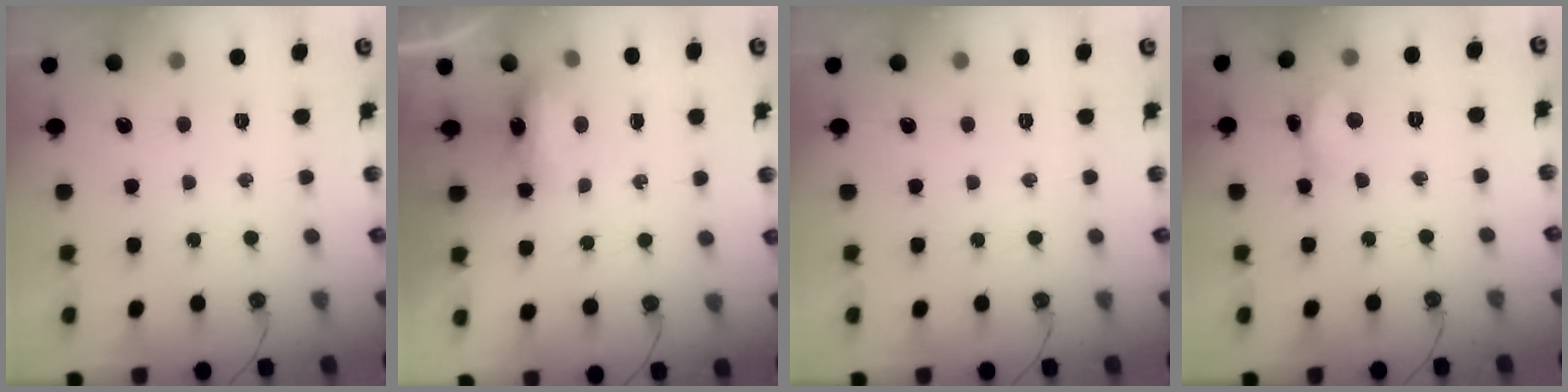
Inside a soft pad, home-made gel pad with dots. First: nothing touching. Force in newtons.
{"total": 6.4, "press": 6.4, "slide": 0.2}
{"total": 0.0}
{"total": 4.6, "press": 4.6, "slide": 0.4}